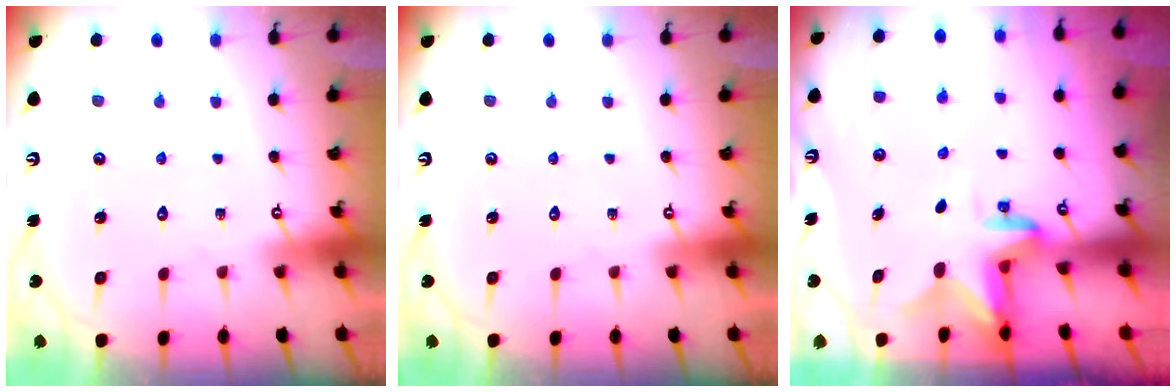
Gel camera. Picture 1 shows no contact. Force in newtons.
{"total": 0.0}
{"total": 2.5, "press": 2.5, "slide": 0.5}